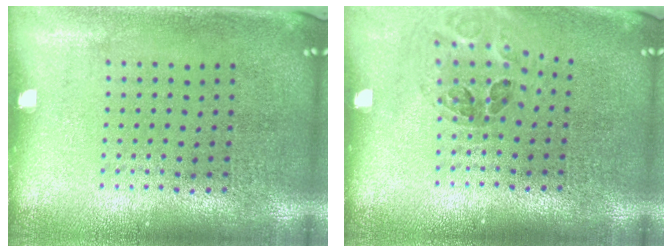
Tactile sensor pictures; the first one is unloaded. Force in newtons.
{"total": 1.0, "press": 1.0, "slide": 0.1}